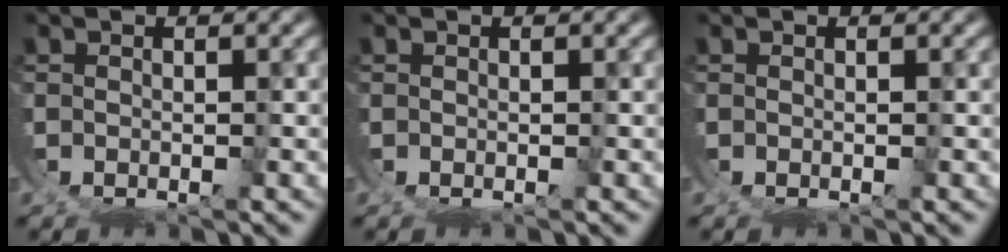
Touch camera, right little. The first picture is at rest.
{"total": 0.0}
{"total": 0.0}